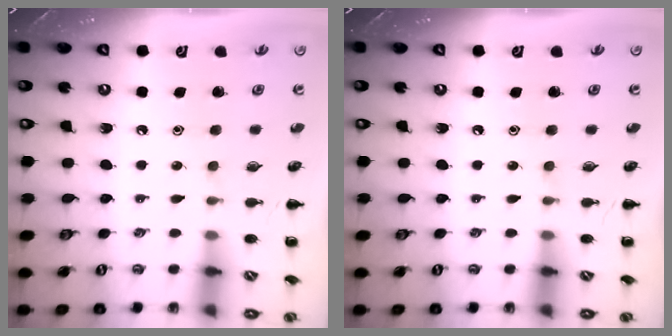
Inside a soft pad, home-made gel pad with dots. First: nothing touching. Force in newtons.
{"total": 0.0}